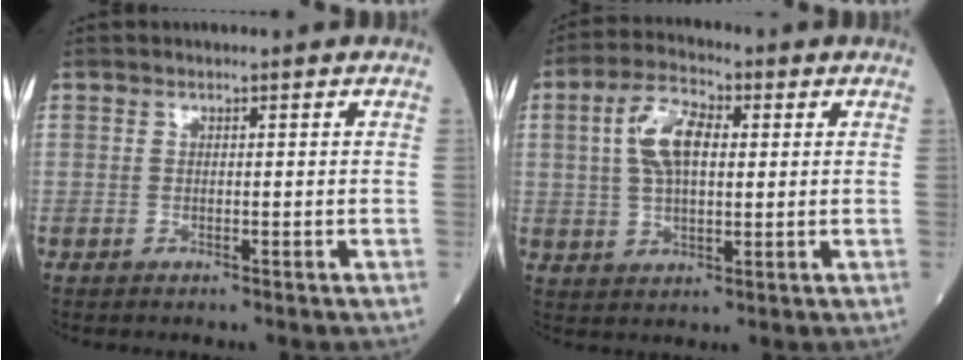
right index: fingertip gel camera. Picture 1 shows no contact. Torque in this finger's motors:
{"motor_torque": [0.33, 0.03, 0.19, 0.05]}